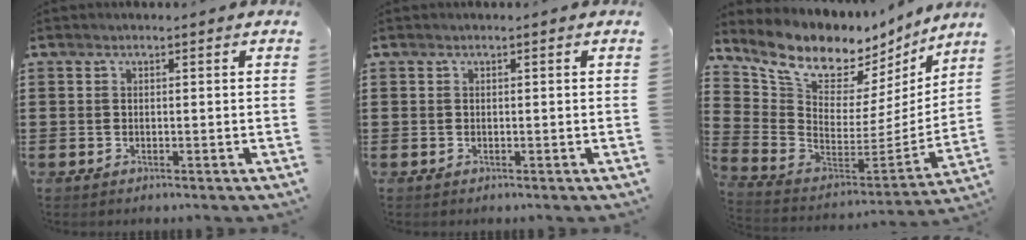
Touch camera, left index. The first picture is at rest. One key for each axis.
{"total": 0.0}
{"total": 9.2, "fx": 7.7, "fy": 4.0, "fz": 3.3, "tx": -0.103, "ty": -0.068, "tz": 0.135}